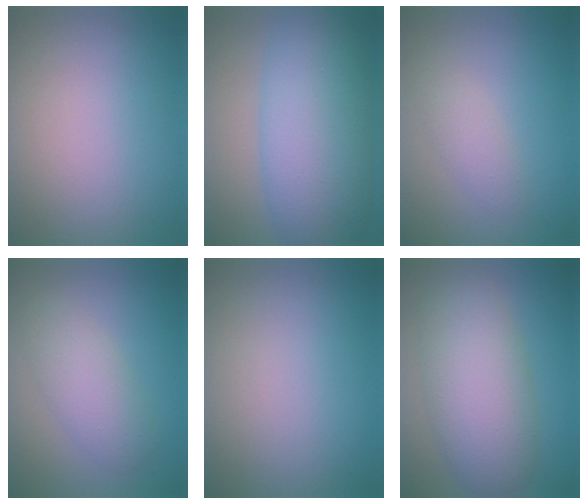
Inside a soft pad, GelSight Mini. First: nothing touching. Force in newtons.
{"total": 10.6, "press": 10.6, "slide": 0.2}
{"total": 1.6, "press": 1.6, "slide": 0.1}
{"total": 3.5, "press": 3.5, "slide": 0.1}
{"total": 0.0}
{"total": 7.6, "press": 7.6, "slide": 0.6}